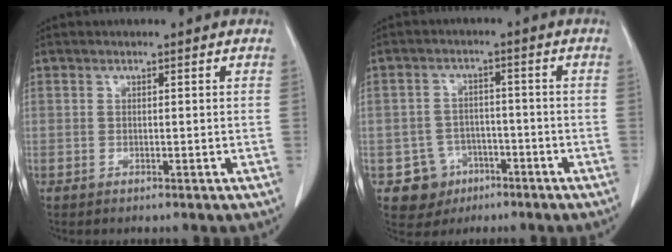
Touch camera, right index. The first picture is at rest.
{"total": 5.9, "force": [-2.7, 5.2, 0.6], "torque": [-0.003, 0.012, -0.036]}